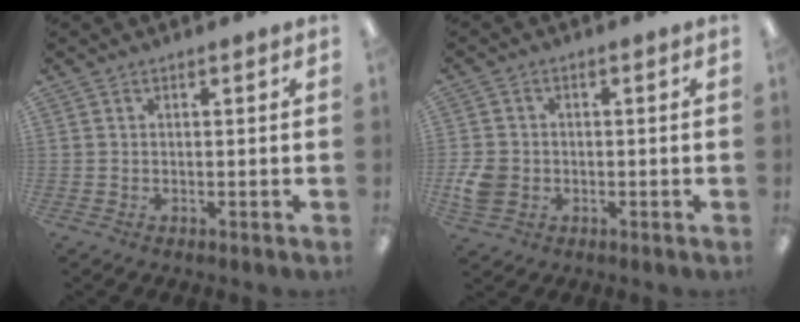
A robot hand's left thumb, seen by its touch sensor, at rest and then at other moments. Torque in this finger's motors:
{"motor_torque": [-0.63, 0.66, -0.04, 0.03, 0.02]}